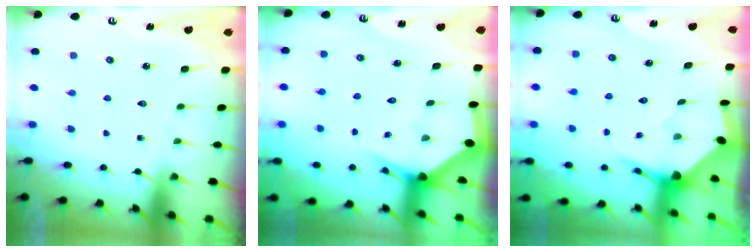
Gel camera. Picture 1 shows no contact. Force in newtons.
{"total": 2.9, "press": 2.9, "slide": 0.1}
{"total": 3.7, "press": 3.7, "slide": 0.4}